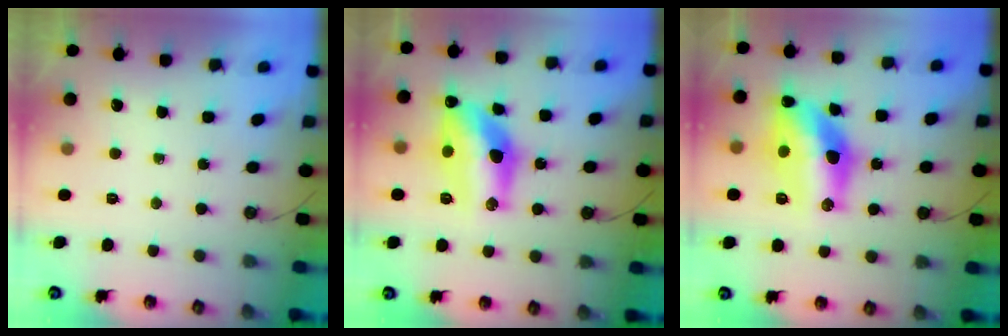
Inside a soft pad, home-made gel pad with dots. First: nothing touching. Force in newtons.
{"total": 16.2, "press": 15.5, "slide": 4.7}
{"total": 16.9, "press": 16.4, "slide": 4.2}